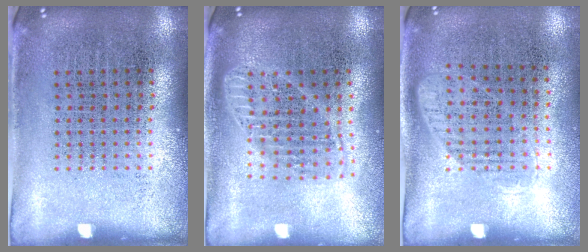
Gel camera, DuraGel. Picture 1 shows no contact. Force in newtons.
{"total": 1.8, "press": 1.5, "slide": 0.9}
{"total": 1.1, "press": 0.9, "slide": 0.6}